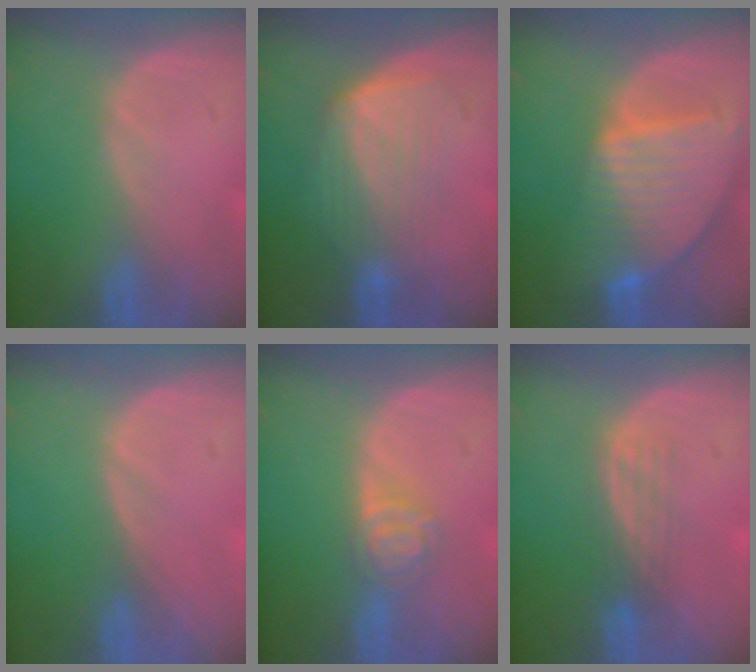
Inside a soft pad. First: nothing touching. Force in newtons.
{"total": 6.3, "press": 6.0, "slide": 1.9}
{"total": 9.5, "press": 8.2, "slide": 4.8}
{"total": 0.0}
{"total": 4.3, "press": 3.9, "slide": 1.8}
{"total": 3.1, "press": 2.7, "slide": 1.5}